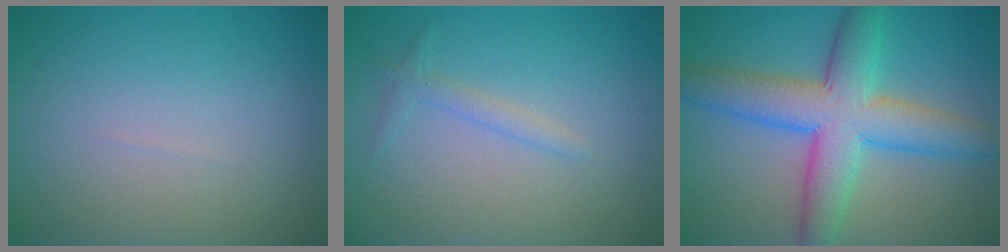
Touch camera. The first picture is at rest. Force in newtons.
{"total": 1.3, "press": 1.3, "slide": 0.0}
{"total": 8.5, "press": 8.5, "slide": 0.2}